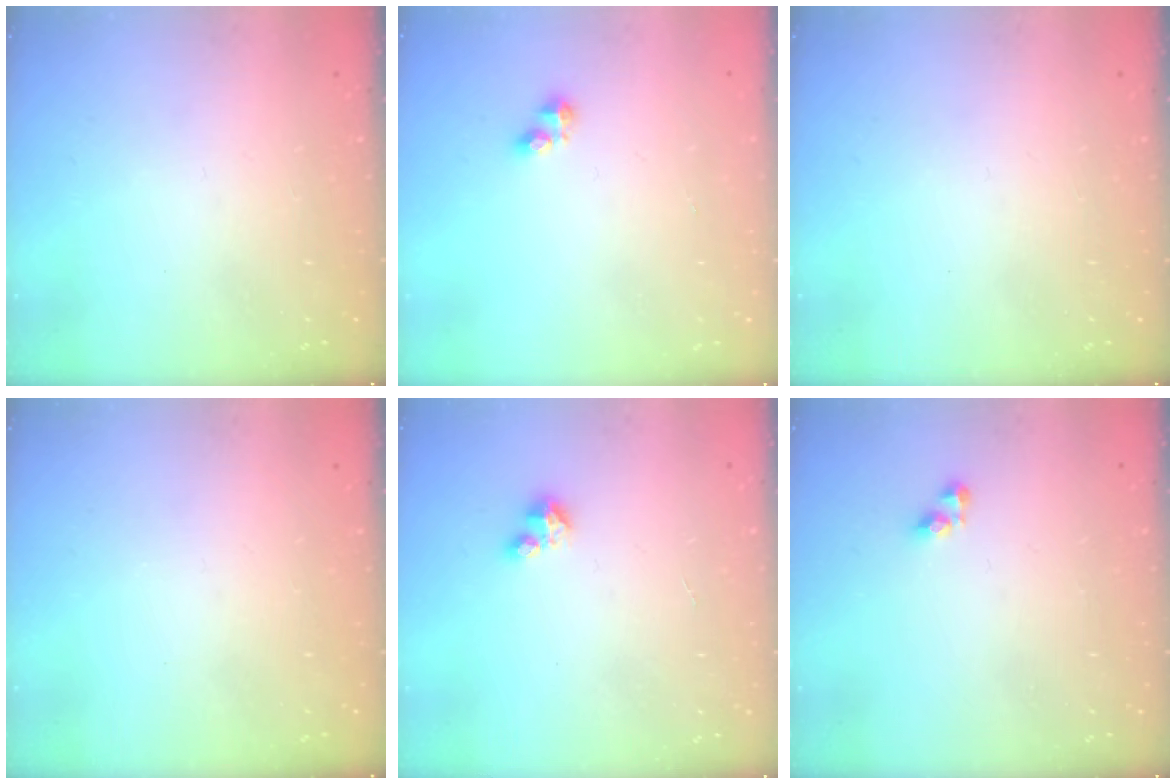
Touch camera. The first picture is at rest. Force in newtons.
{"total": 2.9, "press": 2.8, "slide": 0.4}
{"total": 0.0}
{"total": 0.0}
{"total": 2.0, "press": 2.0, "slide": 0.2}
{"total": 4.4, "press": 4.3, "slide": 0.7}